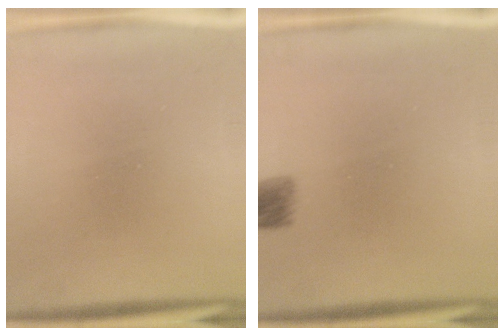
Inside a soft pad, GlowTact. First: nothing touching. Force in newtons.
{"total": 3.0}